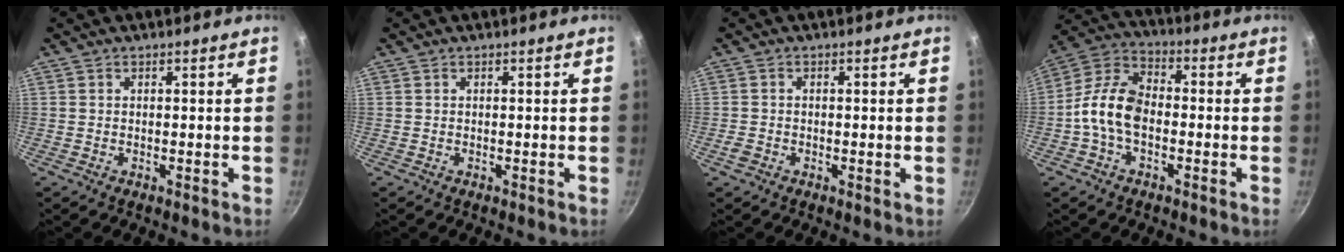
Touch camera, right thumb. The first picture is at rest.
{"total": 0.0}
{"total": 1.6, "force": [-0.6, 1.1, 0.9], "torque": [-0.018, 0.003, -0.015]}
{"total": 10.8, "force": [-2.1, 6.6, 8.2], "torque": [-0.146, 0.041, -0.060]}